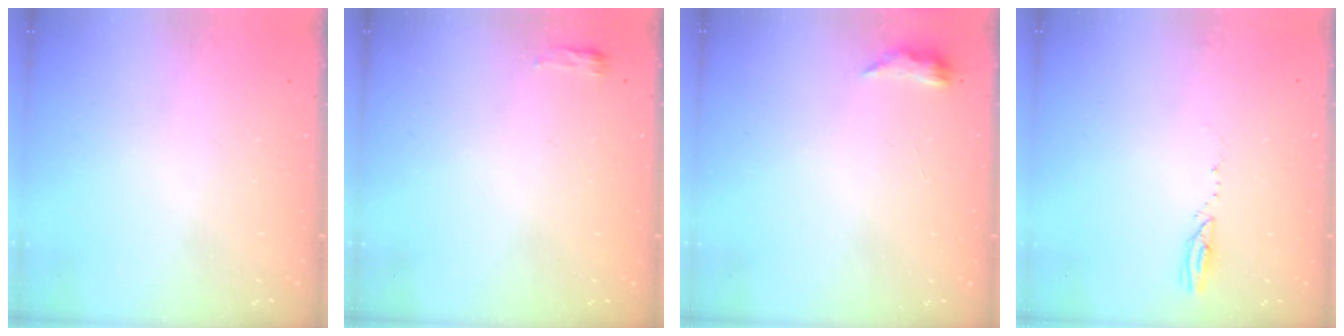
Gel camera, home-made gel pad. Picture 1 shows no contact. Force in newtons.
{"total": 2.8, "press": 2.6, "slide": 1.1}
{"total": 4.6, "press": 4.5, "slide": 0.8}
{"total": 2.5, "press": 2.5, "slide": 0.2}